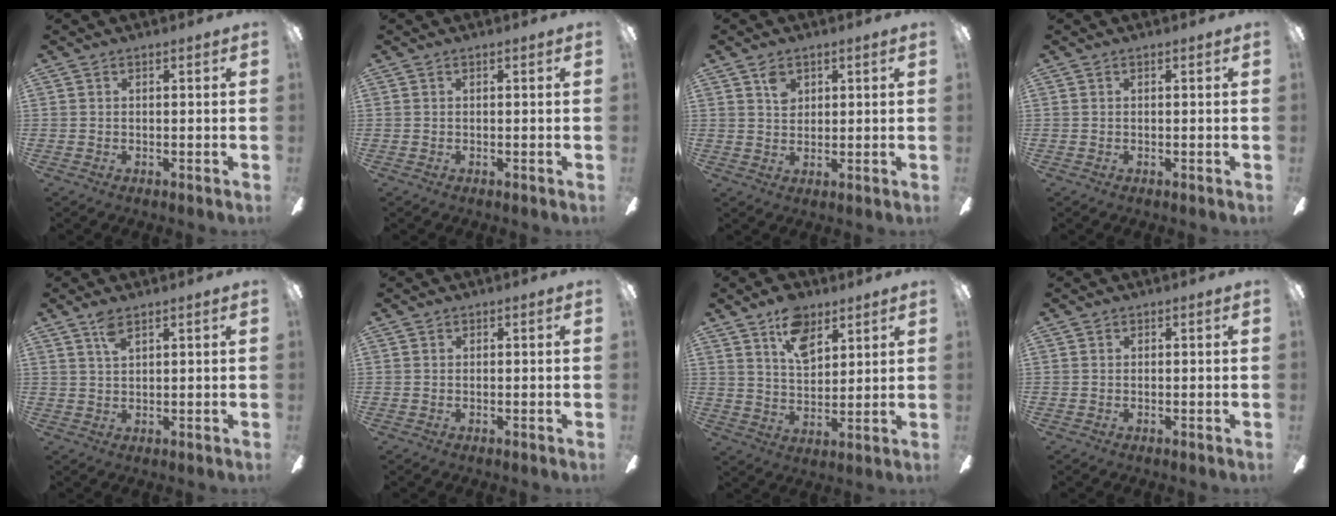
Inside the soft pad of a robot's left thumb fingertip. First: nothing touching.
{"total": 0.0}
{"total": 3.5, "force": [1.9, 2.4, 1.7], "torque": [-0.023, -0.003, 0.033]}
{"total": 0.0}
{"total": 3.2, "force": [2.1, 0.9, 2.2], "torque": [-0.051, 0.003, 0.038]}
{"total": 0.0}
{"total": 10.7, "force": [6.9, 5.9, 5.6], "torque": [-0.087, -0.023, 0.125]}
{"total": 0.0}